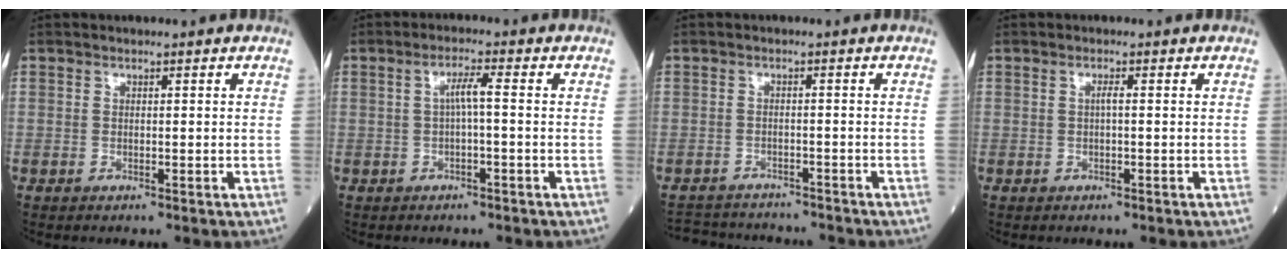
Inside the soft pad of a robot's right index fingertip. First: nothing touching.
{"total": 2.8, "force": [0.0, 0.1, 2.8], "torque": [-0.050, 0.007, 0.000]}
{"total": 8.0, "force": [-7.7, 2.0, 1.1], "torque": [-0.017, 0.008, -0.107]}
{"total": 0.8, "force": [0.0, 0.0, 0.8], "torque": [-0.017, 0.000, -0.001]}